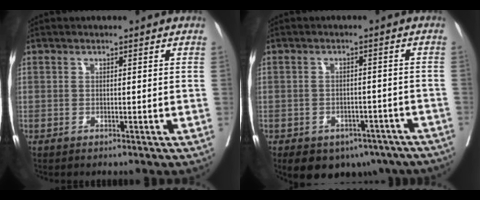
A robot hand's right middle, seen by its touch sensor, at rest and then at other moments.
{"total": 15.3, "force": [-9.9, 9.6, 6.4], "torque": [-0.139, -0.007, -0.110]}